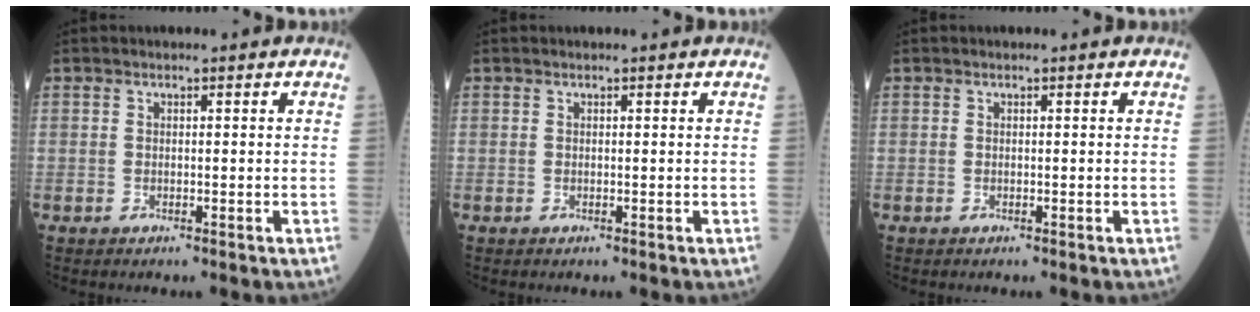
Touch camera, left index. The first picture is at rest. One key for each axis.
{"total": 0.0}
{"total": 0.0}